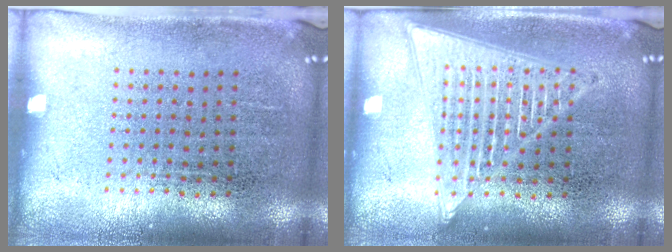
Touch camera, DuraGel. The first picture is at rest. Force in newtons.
{"total": 3.2, "press": 3.2, "slide": 0.4}